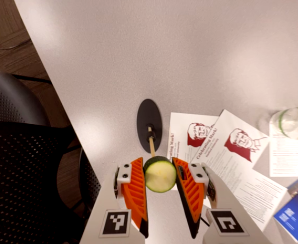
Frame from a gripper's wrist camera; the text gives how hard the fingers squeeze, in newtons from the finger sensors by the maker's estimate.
{"total": 10.2, "left": 10.4, "right": 10.0}